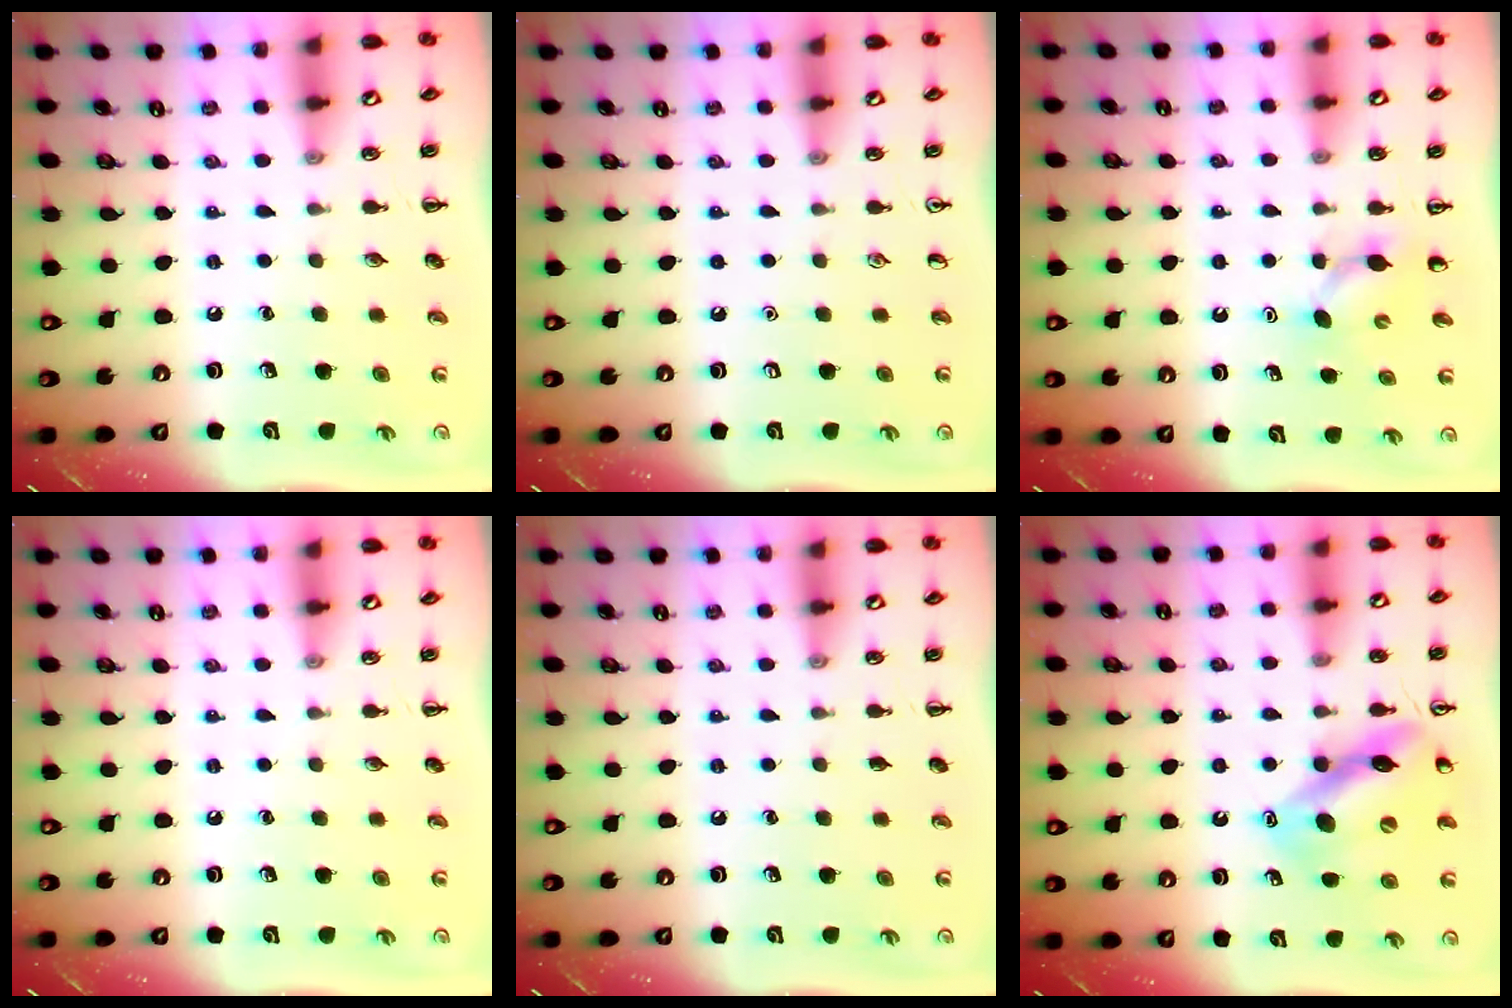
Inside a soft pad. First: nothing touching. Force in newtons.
{"total": 0.0}
{"total": 4.2, "press": 4.0, "slide": 1.3}
{"total": 0.0}
{"total": 0.0}
{"total": 12.1, "press": 11.6, "slide": 3.3}